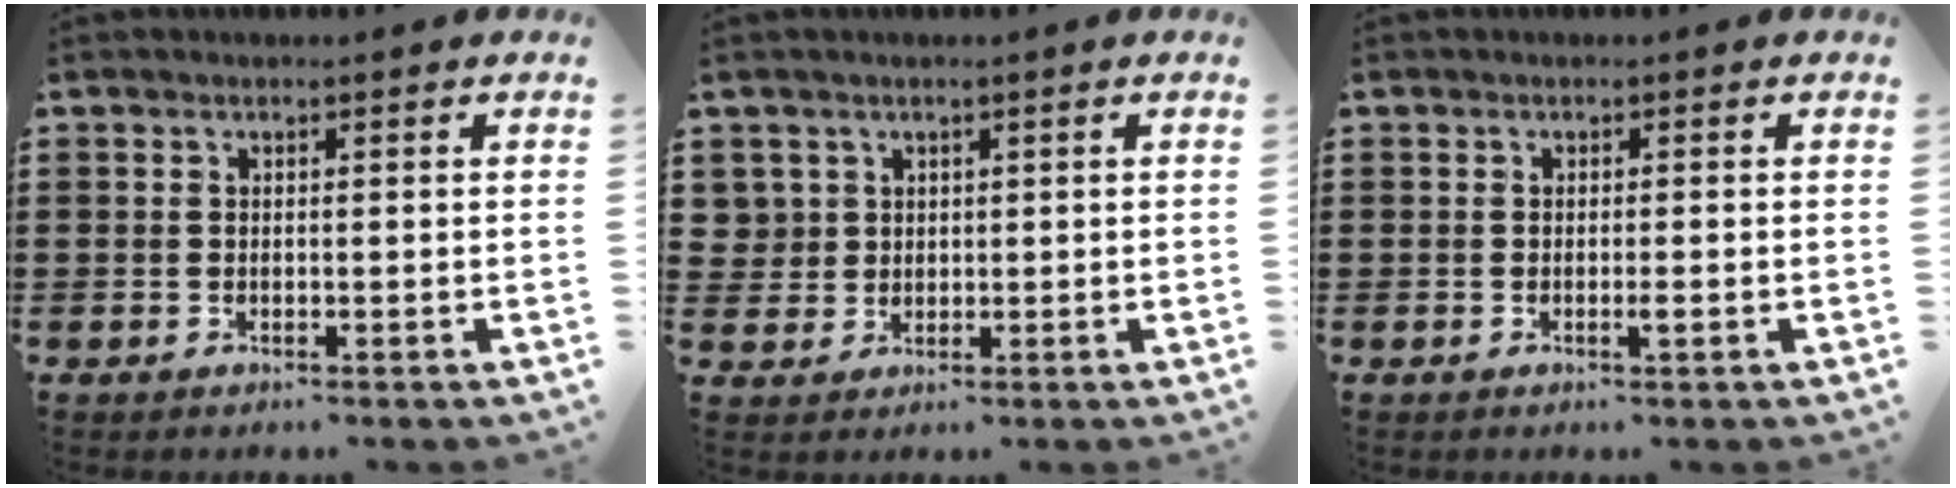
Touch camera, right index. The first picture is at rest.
{"total": 2.8, "force": [1.0, 2.6, 0.1], "torque": [-0.015, 0.012, 0.019]}
{"total": 1.2, "force": [-0.4, 0.1, 1.2], "torque": [-0.020, -0.003, -0.007]}